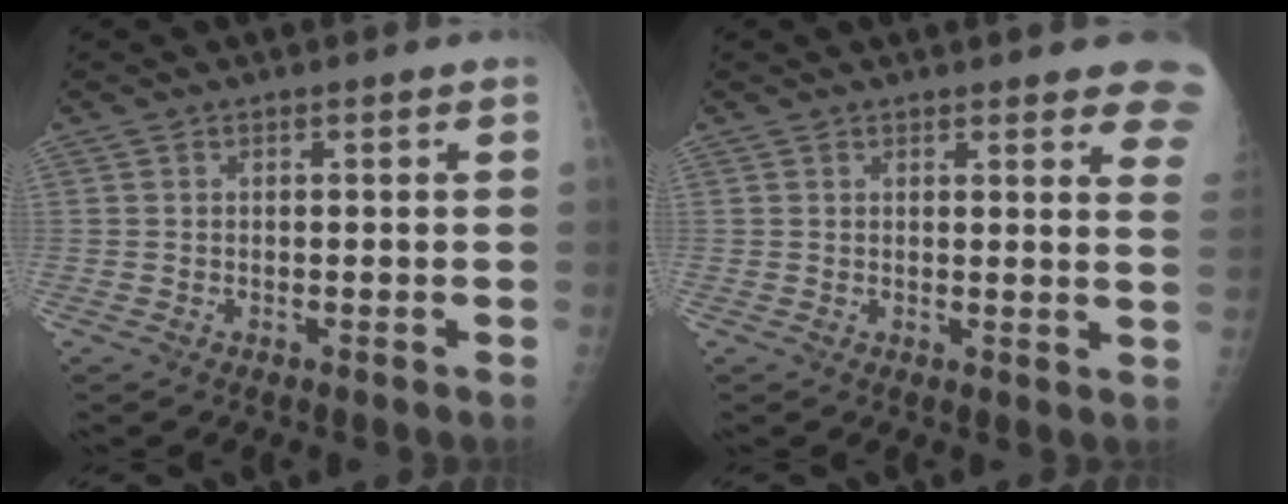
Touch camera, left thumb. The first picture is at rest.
{"total": 10.5, "force": [8.6, 2.3, 5.5], "torque": [-0.030, -0.031, 0.079]}